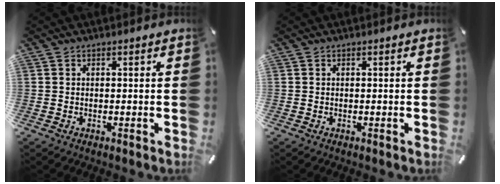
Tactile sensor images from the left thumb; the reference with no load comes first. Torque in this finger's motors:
{"motor_torque": [1.15, -0.10, -0.01, 0.34, 0.00]}